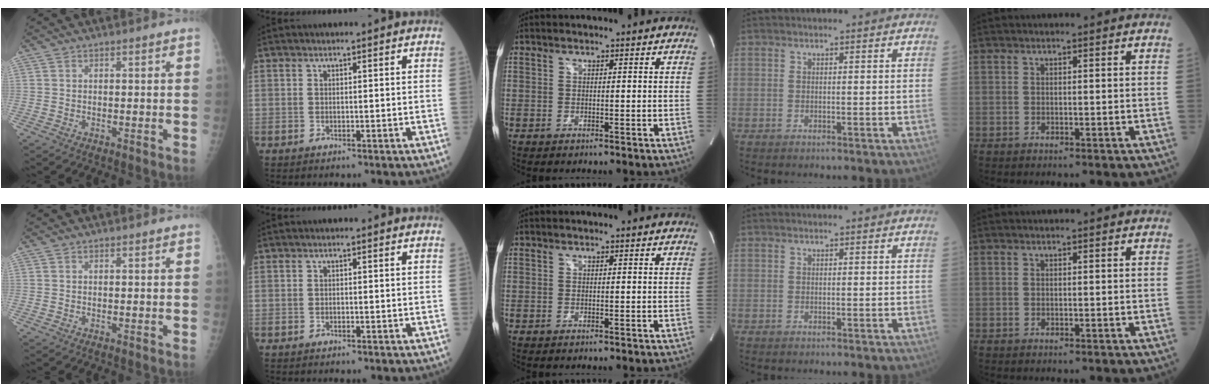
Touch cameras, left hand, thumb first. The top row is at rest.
{}